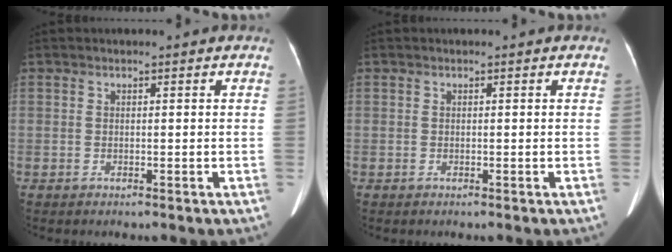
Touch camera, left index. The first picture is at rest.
{"total": 0.0}